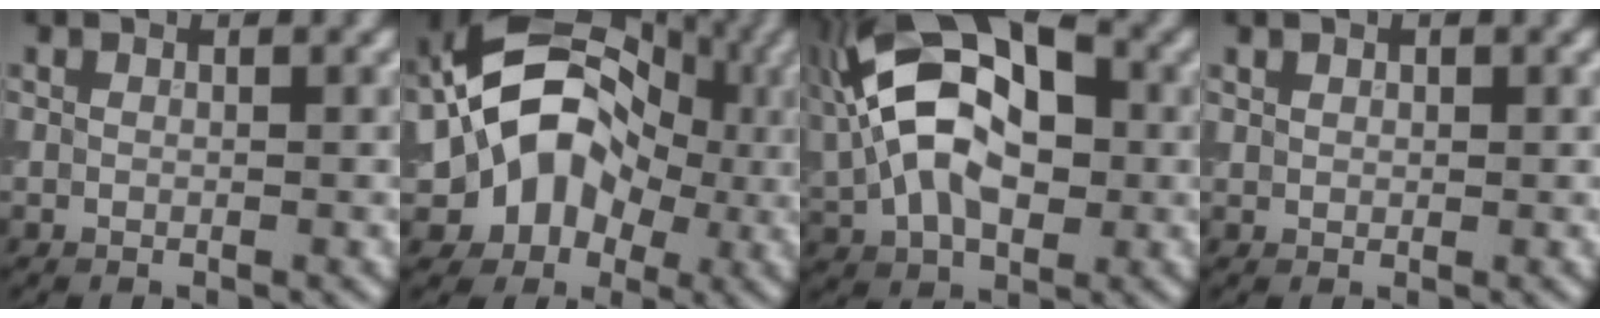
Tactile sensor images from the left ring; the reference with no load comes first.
{"total": 11.7, "force": [-1.4, 9.4, 6.9], "torque": [-0.081, 0.006, -0.050]}
{"total": 12.8, "force": [1.7, 7.8, 10.0], "torque": [-0.186, 0.022, 0.017]}
{"total": 0.7, "force": [0.5, 0.5, 0.0], "torque": [0.002, 0.001, 0.011]}